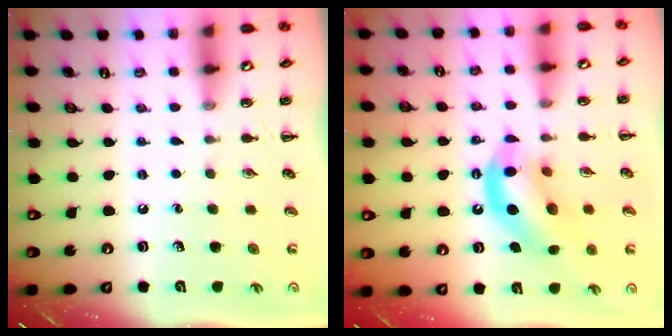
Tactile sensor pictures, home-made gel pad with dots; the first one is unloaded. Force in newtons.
{"total": 11.5, "press": 11.1, "slide": 3.0}